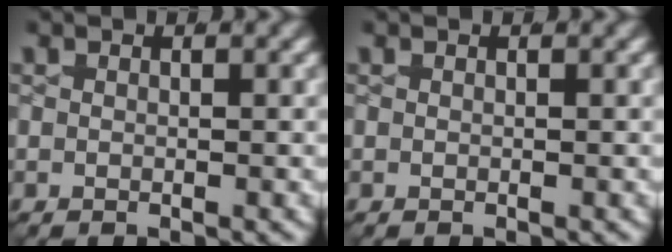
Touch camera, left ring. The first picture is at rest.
{"total": 0.0}